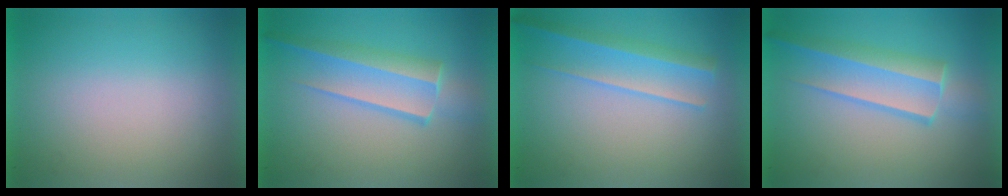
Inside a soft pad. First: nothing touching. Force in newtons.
{"total": 3.1}
{"total": 2.2}
{"total": 3.2}